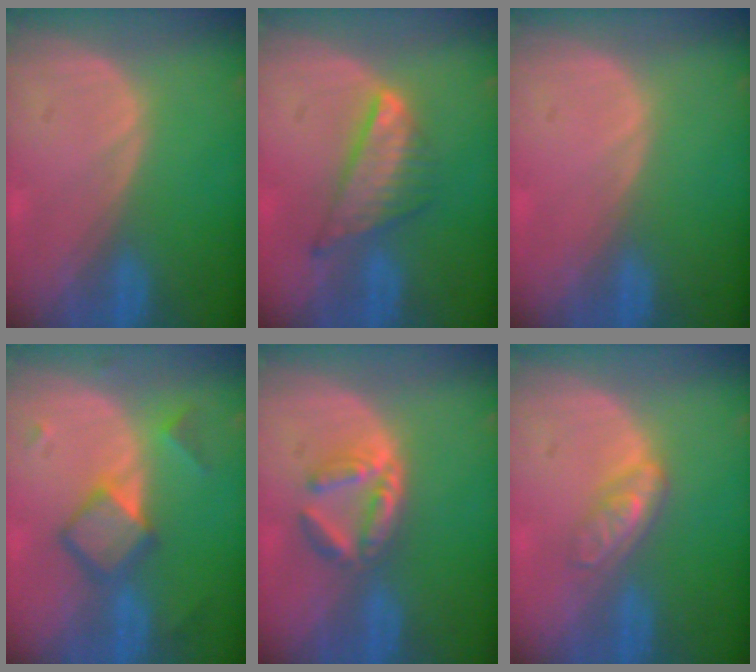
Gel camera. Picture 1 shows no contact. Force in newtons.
{"total": 7.5, "press": 6.5, "slide": 3.7}
{"total": 0.0}
{"total": 6.2, "press": 6.2, "slide": 0.3}
{"total": 5.0, "press": 5.0, "slide": 0.8}
{"total": 4.5, "press": 3.9, "slide": 2.2}